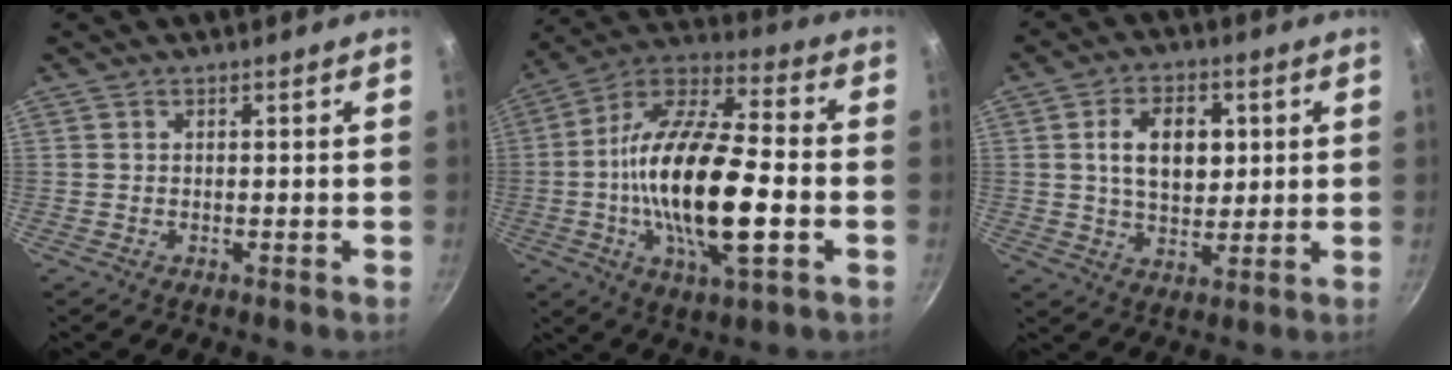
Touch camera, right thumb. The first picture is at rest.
{"total": 24.1, "force": [-3.9, 8.8, 22.1], "torque": [-0.405, 0.019, -0.082]}
{"total": 10.8, "force": [2.1, 7.0, 7.9], "torque": [-0.106, -0.003, 0.032]}